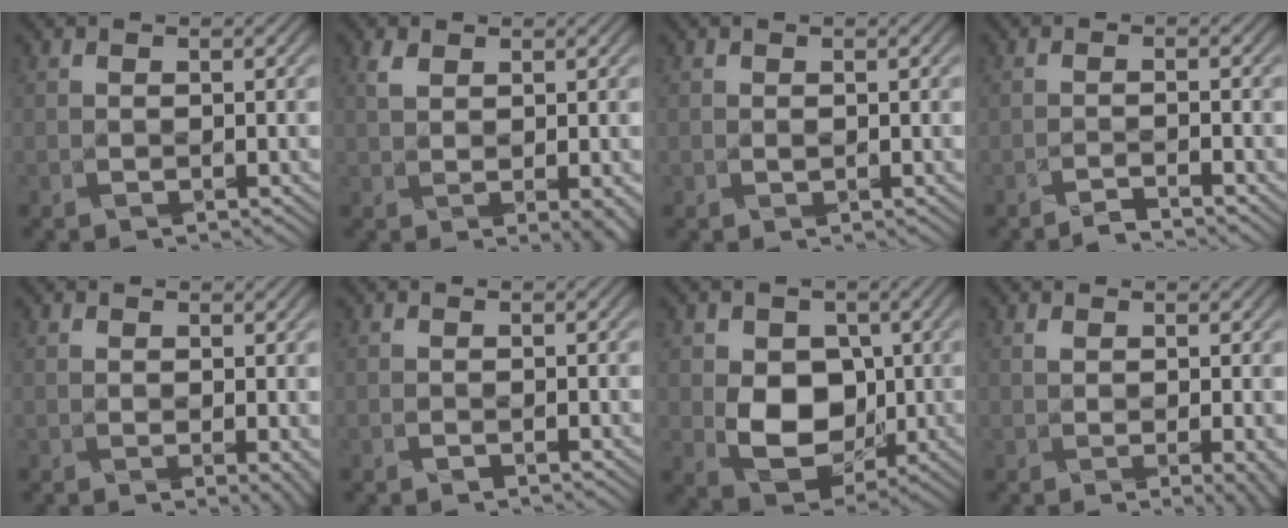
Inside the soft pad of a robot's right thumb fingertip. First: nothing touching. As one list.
[{"total": 2.9, "force": [0.9, 1.3, 2.5], "torque": [-0.050, 0.005, 0.019]}, {"total": 0.5, "force": [0.2, 0.4, 0.3], "torque": [-0.010, -0.001, 0.003]}, {"total": 1.9, "force": [-1.6, -1.0, 0.4], "torque": [-0.008, 0.006, -0.033]}, {"total": 2.5, "force": [0.6, 1.5, 1.9], "torque": [-0.031, -0.004, 0.012]}, {"total": 0.0}, {"total": 9.0, "force": [0.0, 6.7, 6.0], "torque": [-0.118, -0.003, -0.003]}, {"total": 2.7, "force": [0.2, 1.0, 2.5], "torque": [-0.033, 0.002, 0.007]}]